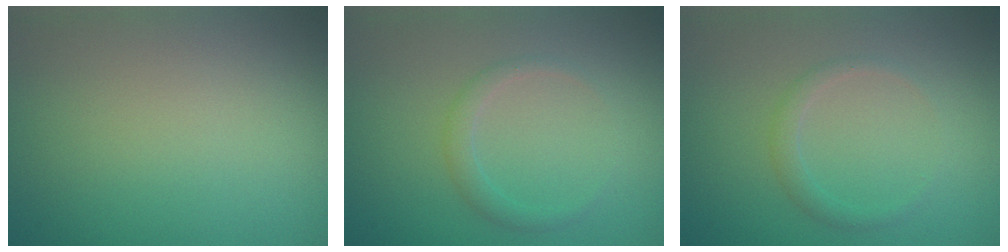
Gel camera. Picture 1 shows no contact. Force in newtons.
{"total": 1.4, "press": 1.4, "slide": 0.2}
{"total": 1.2, "press": 1.2, "slide": 0.0}